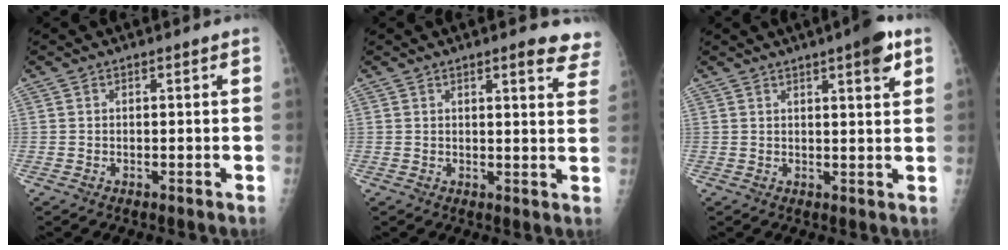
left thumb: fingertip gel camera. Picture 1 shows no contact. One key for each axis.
{"total": 8.3, "fx": 6.5, "fy": 1.9, "fz": 4.8, "tx": -0.029, "ty": -0.026, "tz": 0.058}
{"total": 6.3, "fx": 3.6, "fy": 1.2, "fz": 5.1, "tx": -0.062, "ty": -0.013, "tz": 0.045}